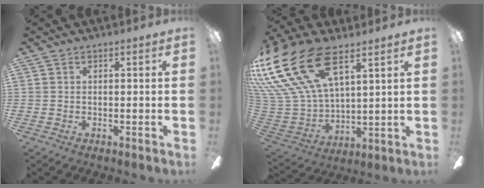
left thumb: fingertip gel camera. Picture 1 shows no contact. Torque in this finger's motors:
{"motor_torque": [2.84, 2.17, 1.38, -1.39, 0.59]}